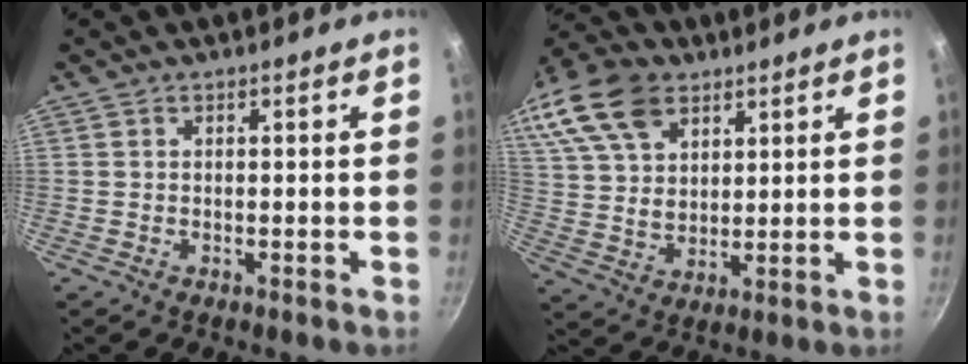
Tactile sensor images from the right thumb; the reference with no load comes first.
{"total": 22.5, "force": [11.9, 14.4, 12.5], "torque": [-0.277, 0.019, 0.224]}